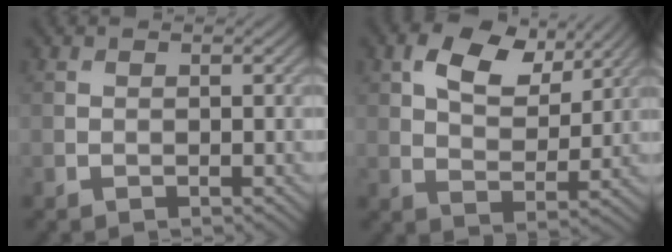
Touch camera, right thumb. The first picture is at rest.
{"total": 8.6, "force": [4.4, 4.8, 5.6], "torque": [-0.112, -0.001, 0.080]}